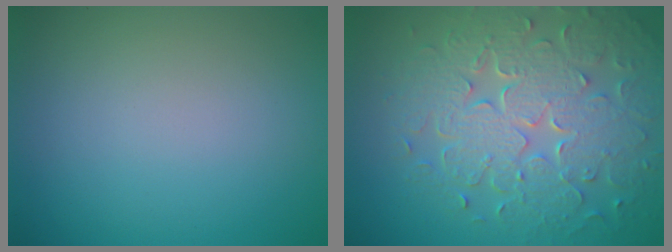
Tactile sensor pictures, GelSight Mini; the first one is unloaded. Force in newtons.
{"total": 8.3, "press": 5.9, "slide": 5.8}